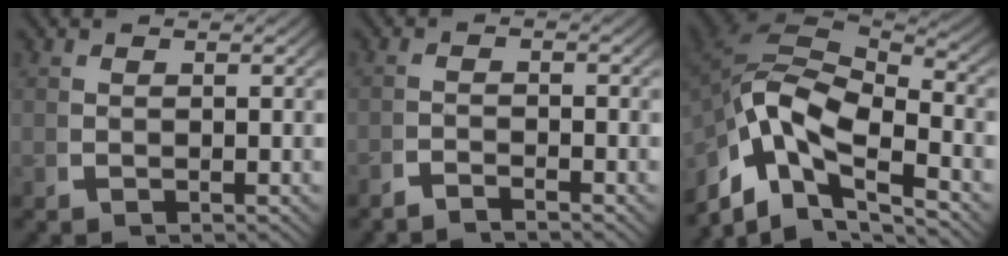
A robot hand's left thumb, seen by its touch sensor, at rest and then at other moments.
{"total": 1.8, "force": [-1.8, 0.1, 0.2], "torque": [0.001, -0.003, -0.040]}
{"total": 13.7, "force": [-0.9, 9.2, 10.0], "torque": [-0.223, -0.034, -0.006]}